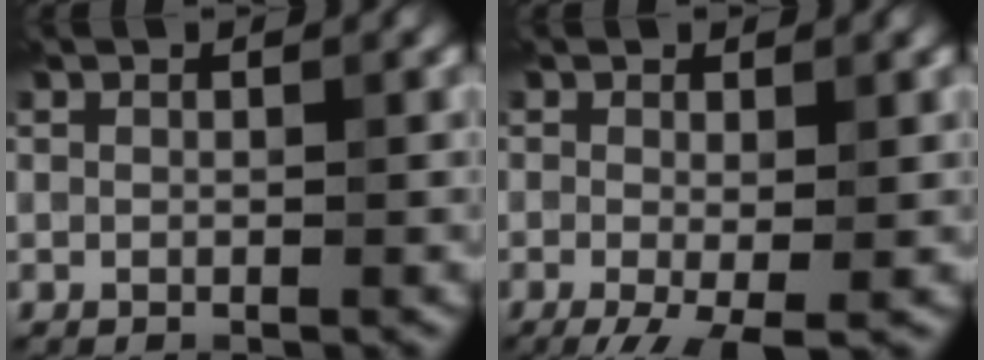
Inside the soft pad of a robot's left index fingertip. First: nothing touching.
{"total": 4.2, "force": [-1.5, 1.2, 3.7], "torque": [-0.068, -0.011, -0.027]}